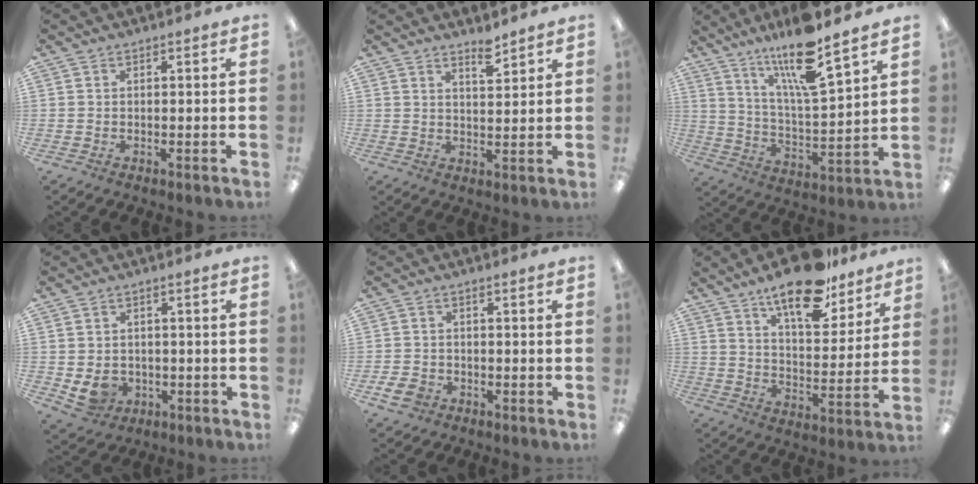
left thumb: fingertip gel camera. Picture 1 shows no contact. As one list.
[{"total": 4.4, "force": [3.9, 0.9, 2.0], "torque": [-0.016, -0.031, 0.063]}, {"total": 16.1, "force": [12.4, 2.2, 10.0], "torque": [-0.187, -0.072, 0.203]}, {"total": 4.7, "force": [-0.9, 4.2, 2.1], "torque": [-0.042, 0.004, -0.014]}, {"total": 3.9, "force": [-2.1, 2.8, 1.7], "torque": [-0.039, 0.007, -0.040]}, {"total": 17.0, "force": [13.1, 6.1, 9.0], "torque": [-0.134, -0.080, 0.221]}]